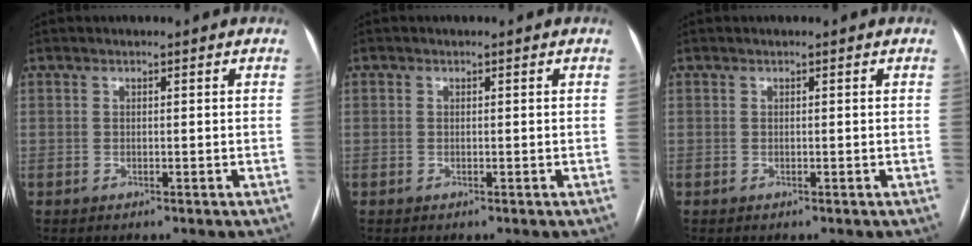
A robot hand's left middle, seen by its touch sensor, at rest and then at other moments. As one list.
[{"total": 0.0}, {"total": 0.0}]